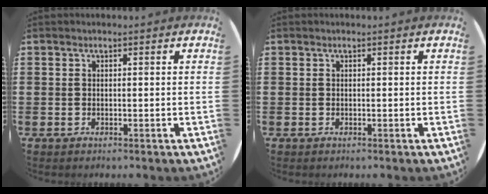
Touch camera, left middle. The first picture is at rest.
{"total": 0.0}